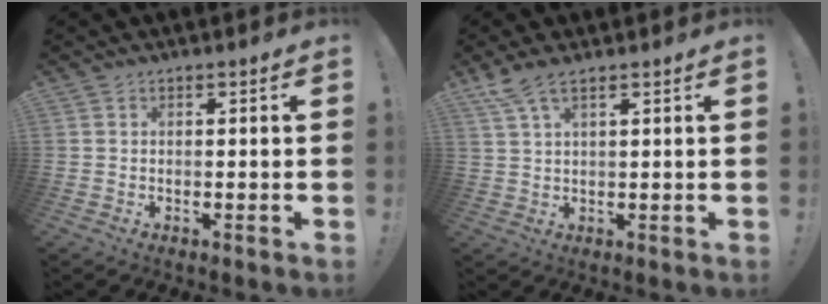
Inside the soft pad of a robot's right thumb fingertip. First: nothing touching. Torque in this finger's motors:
{"motor_torque": [0.14, 0.06, 0.42, 0.33, 0.06]}